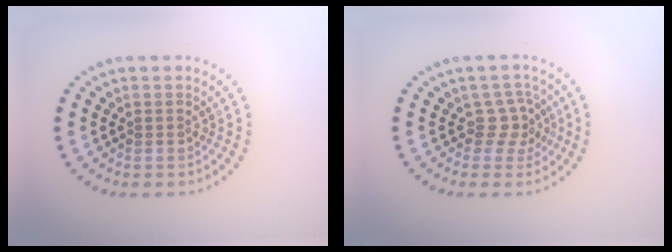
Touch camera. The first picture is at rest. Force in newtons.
{"total": 2.1, "press": 1.5, "slide": 1.5}